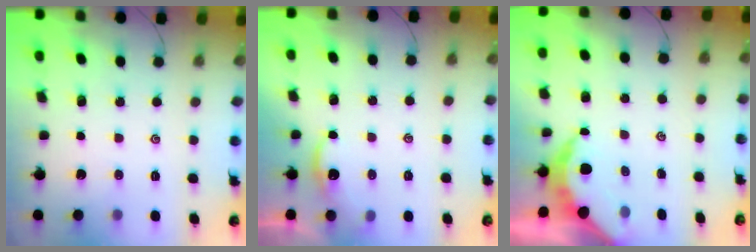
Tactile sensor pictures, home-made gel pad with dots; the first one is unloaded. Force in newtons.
{"total": 2.2, "press": 2.2, "slide": 0.2}
{"total": 5.1, "press": 5.1, "slide": 0.2}